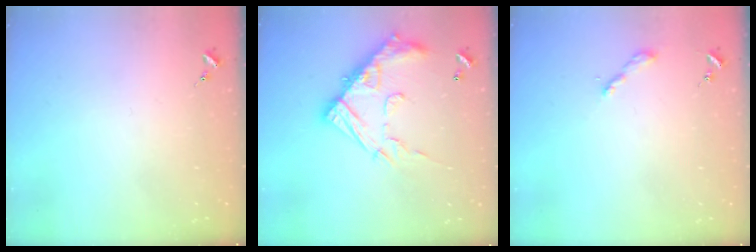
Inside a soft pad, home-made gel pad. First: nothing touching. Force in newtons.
{"total": 18.0, "press": 18.0, "slide": 1.4}
{"total": 2.2, "press": 2.2, "slide": 0.2}